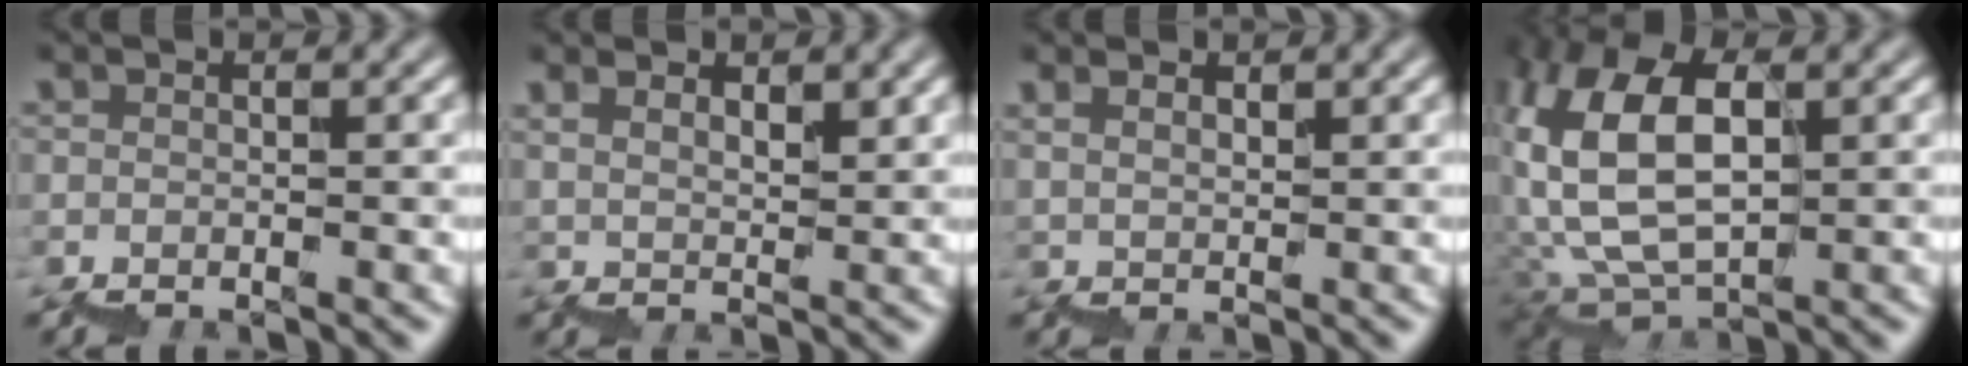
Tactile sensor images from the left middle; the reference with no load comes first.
{"total": 3.2, "force": [2.9, 0.3, 1.2], "torque": [0.000, 0.001, 0.054]}
{"total": 1.7, "force": [1.6, 0.0, 0.6], "torque": [0.008, -0.003, 0.029]}
{"total": 9.0, "force": [3.8, 4.3, 7.0], "torque": [-0.168, 0.018, 0.072]}